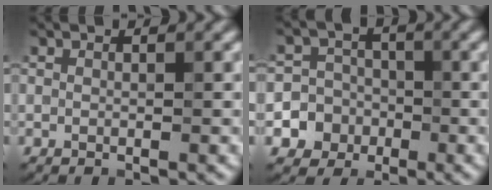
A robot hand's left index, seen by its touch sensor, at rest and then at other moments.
{"total": 6.2, "force": [-2.2, 5.8, 0.5], "torque": [0.015, 0.000, -0.054]}